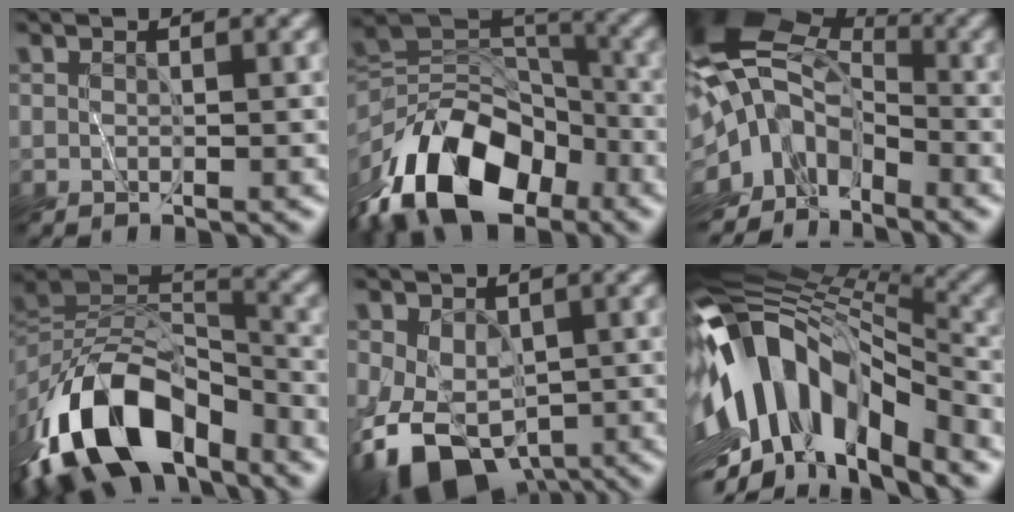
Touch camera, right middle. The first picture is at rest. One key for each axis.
{"total": 12.9, "fx": -8.0, "fy": 7.2, "fz": 7.2, "tx": -0.127, "ty": 0.008, "tz": -0.152}
{"total": 9.9, "fx": -3.9, "fy": 6.8, "fz": 6.1, "tx": -0.110, "ty": -0.005, "tz": -0.087}
{"total": 13.7, "fx": -8.9, "fy": 6.8, "fz": 7.9, "tx": -0.151, "ty": 0.010, "tz": -0.172}
{"total": 7.1, "fx": -3.1, "fy": 4.7, "fz": 4.3, "tx": -0.076, "ty": -0.017, "tz": -0.049}
{"total": 13.6, "fx": -3.3, "fy": 6.5, "fz": 11.5, "tx": -0.199, "ty": 0.027, "tz": -0.066}